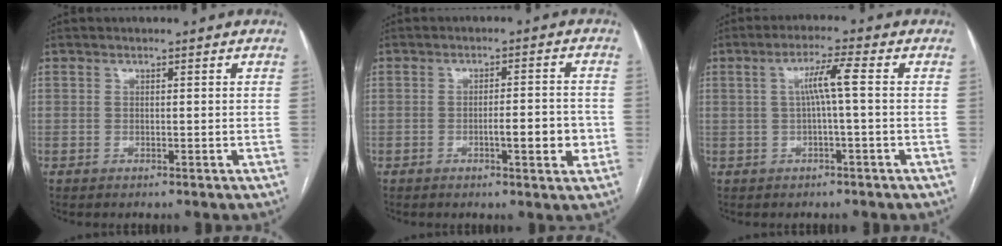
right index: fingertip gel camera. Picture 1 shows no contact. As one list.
[{"total": 5.8, "force": [-1.6, 1.2, 5.4], "torque": [-0.076, 0.003, -0.019]}, {"total": 4.6, "force": [0.3, -0.4, 4.6], "torque": [-0.081, 0.013, 0.009]}]